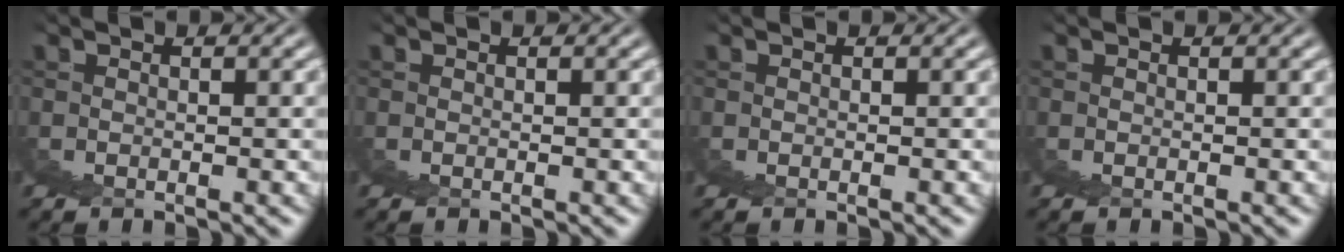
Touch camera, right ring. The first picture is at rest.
{"total": 0.0}
{"total": 0.0}
{"total": 0.0}